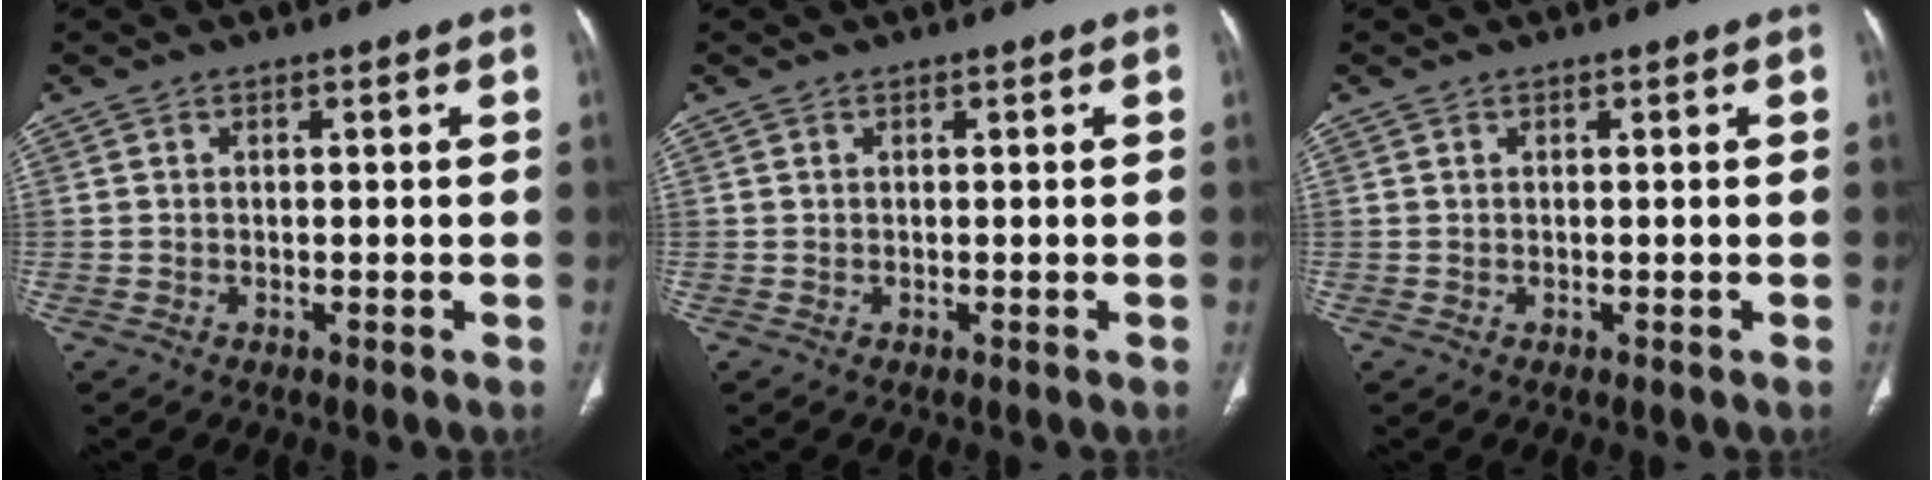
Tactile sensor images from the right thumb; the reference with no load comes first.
{"total": 0.0}
{"total": 0.0}